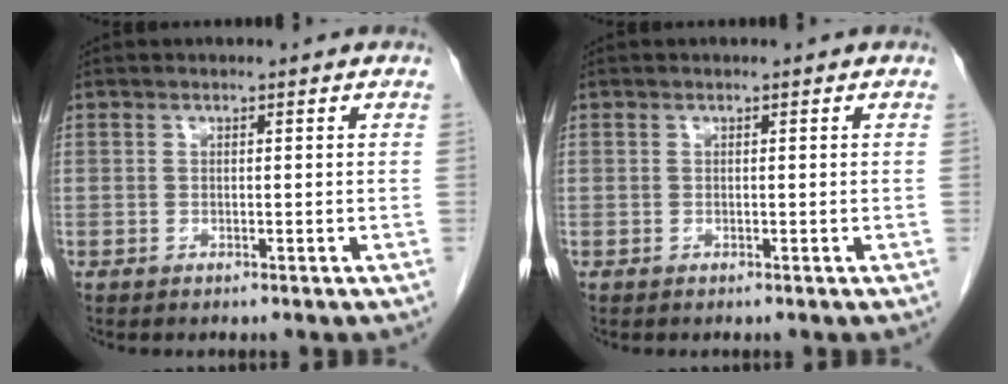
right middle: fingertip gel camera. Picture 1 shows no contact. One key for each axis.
{"total": 0.0}